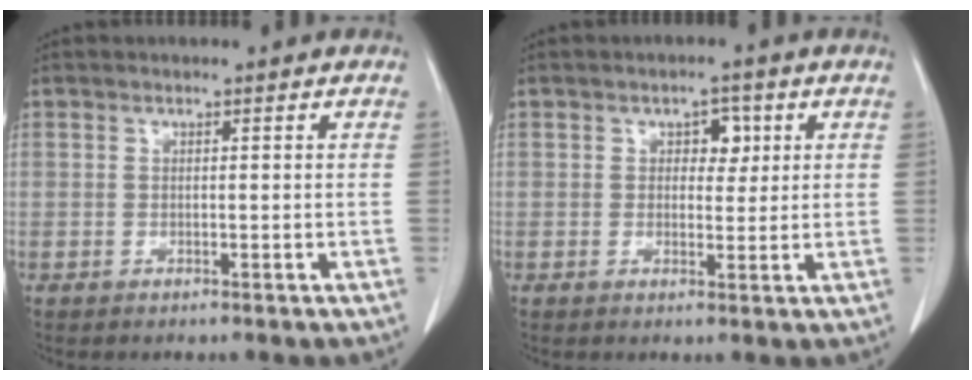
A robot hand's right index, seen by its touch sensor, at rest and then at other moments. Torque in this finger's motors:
{"motor_torque": [0.07, -0.01, 0.03, 0.01]}